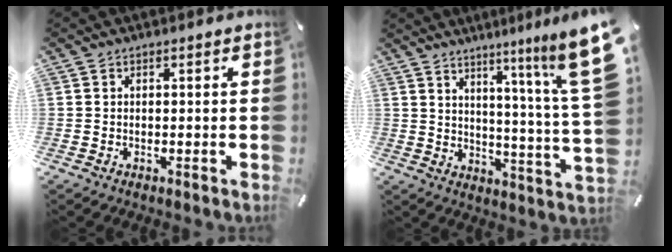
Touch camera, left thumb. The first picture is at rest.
{"total": 14.5, "force": [8.2, 0.7, 11.9], "torque": [-0.176, -0.072, 0.124]}